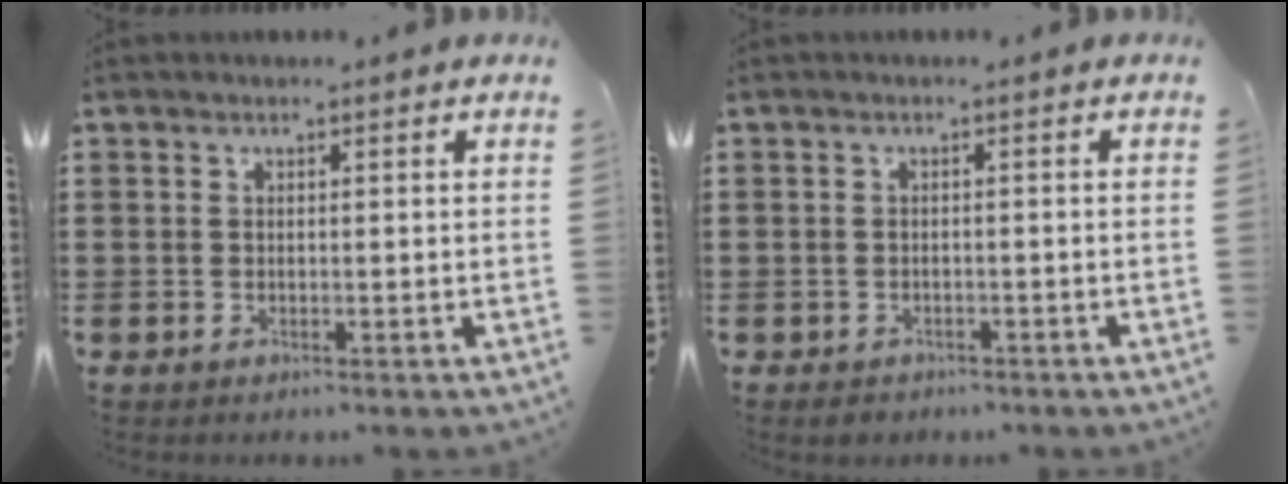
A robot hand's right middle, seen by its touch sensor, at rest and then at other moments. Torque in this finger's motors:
{"motor_torque": [1.60, 0.42, 0.08, 0.03]}